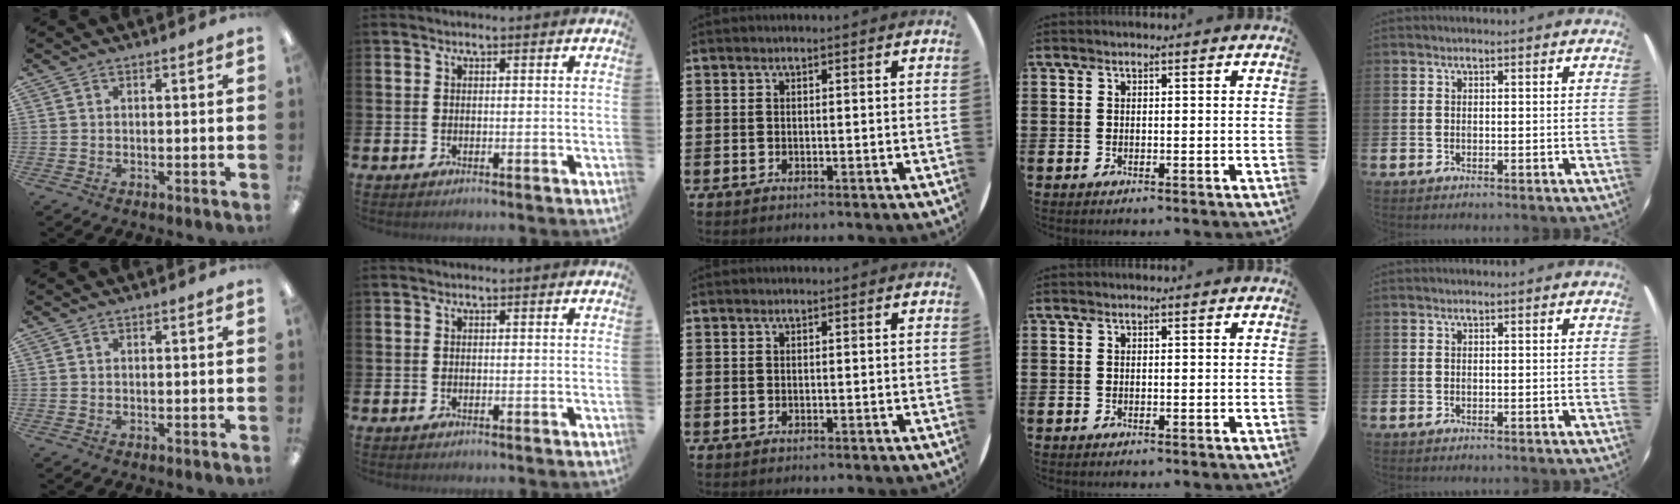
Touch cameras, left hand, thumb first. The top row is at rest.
{}